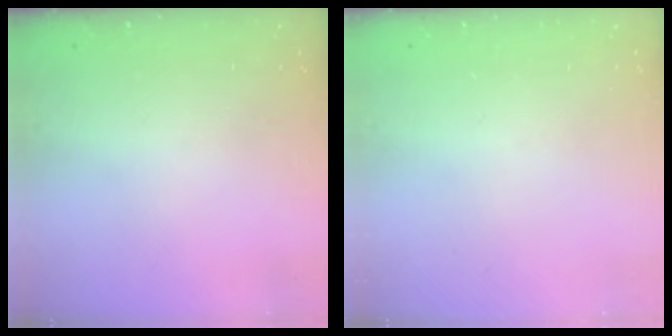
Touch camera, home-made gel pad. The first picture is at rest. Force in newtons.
{"total": 0.0}